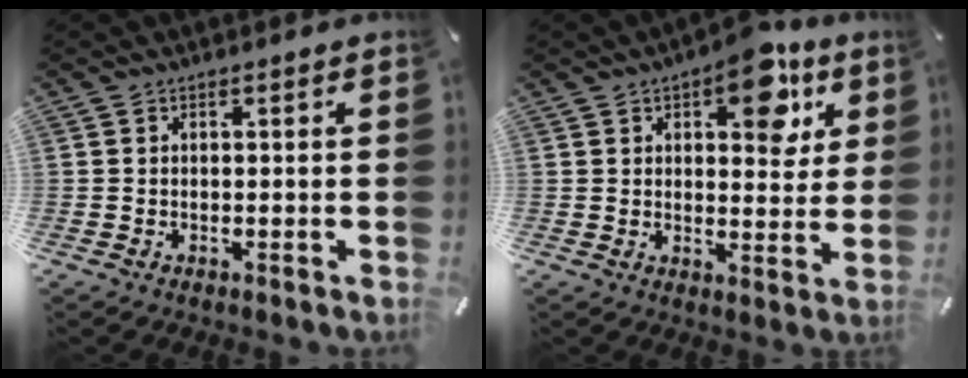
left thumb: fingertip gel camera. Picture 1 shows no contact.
{"total": 13.2, "force": [6.7, 6.9, 9.1], "torque": [-0.098, -0.033, 0.107]}